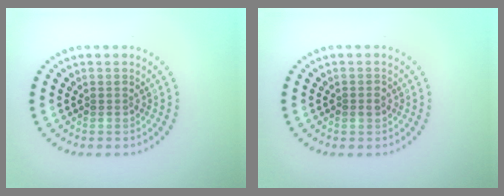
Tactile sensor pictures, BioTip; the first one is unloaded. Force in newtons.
{"total": 1.1, "press": 1.1, "slide": 0.2}